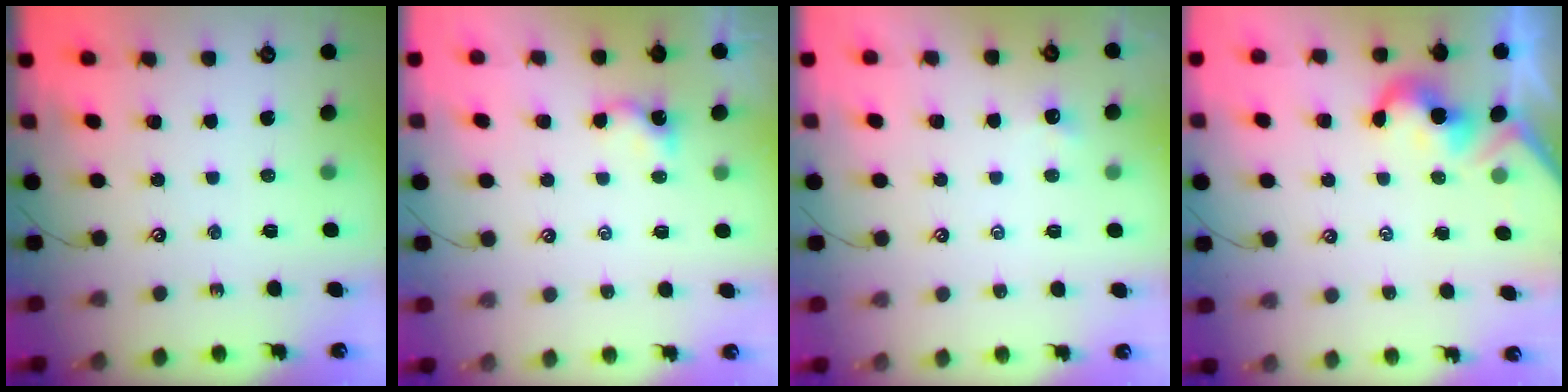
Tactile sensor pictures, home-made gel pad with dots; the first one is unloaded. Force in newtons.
{"total": 0.0}
{"total": 0.5, "press": 0.4, "slide": 0.3}
{"total": 2.1, "press": 2.0, "slide": 0.5}